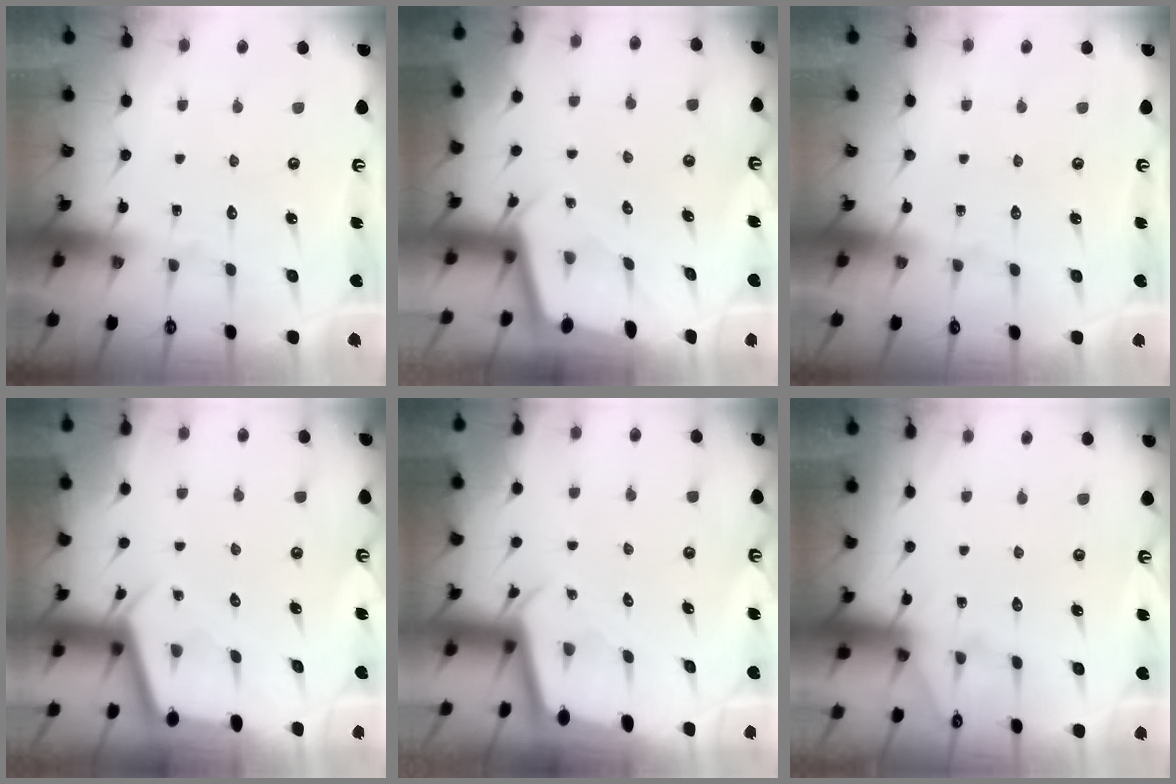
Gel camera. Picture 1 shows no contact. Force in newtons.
{"total": 2.0, "press": 2.0, "slide": 0.2}
{"total": 0.0}
{"total": 2.9, "press": 2.9, "slide": 0.3}
{"total": 2.0, "press": 2.0, "slide": 0.1}
{"total": 4.4, "press": 4.4, "slide": 0.6}